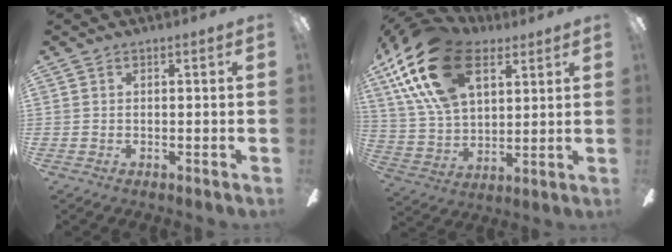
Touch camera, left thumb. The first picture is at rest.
{"total": 23.3, "force": [11.7, 13.1, 15.2], "torque": [-0.318, -0.030, 0.206]}